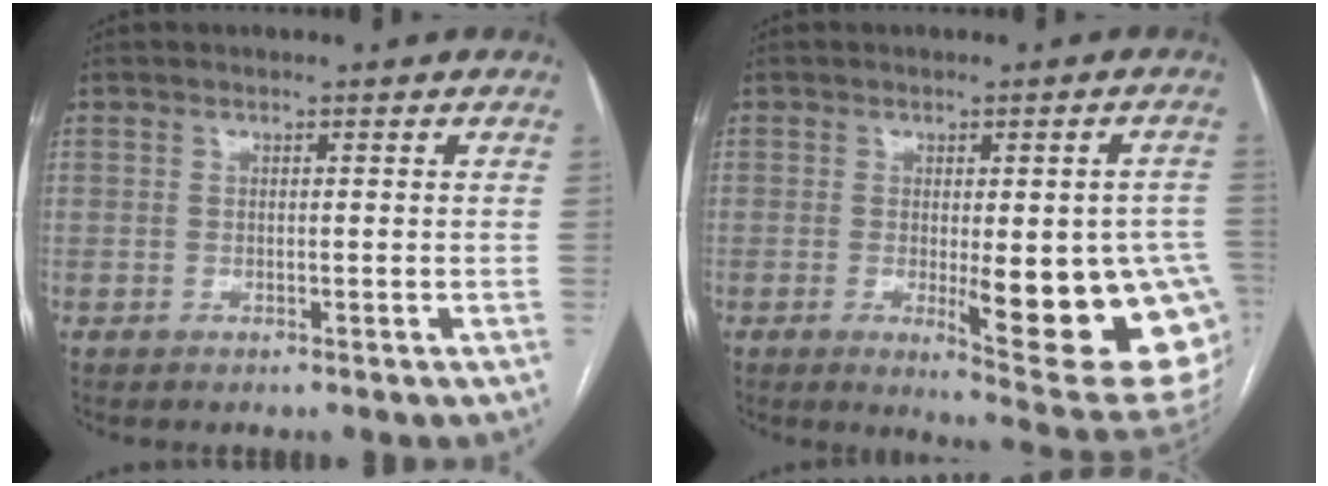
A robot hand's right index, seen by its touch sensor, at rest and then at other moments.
{"total": 18.1, "force": [-3.8, 3.7, 17.3], "torque": [-0.121, 0.001, -0.027]}